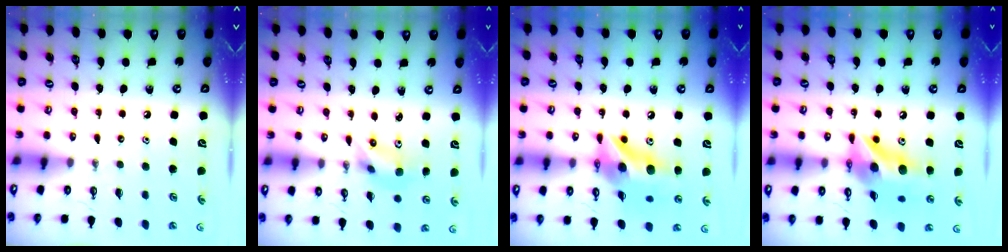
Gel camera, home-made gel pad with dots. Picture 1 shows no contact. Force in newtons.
{"total": 5.2, "press": 3.8, "slide": 3.6}
{"total": 13.5, "press": 13.4, "slide": 1.3}
{"total": 13.5, "press": 13.4, "slide": 1.3}